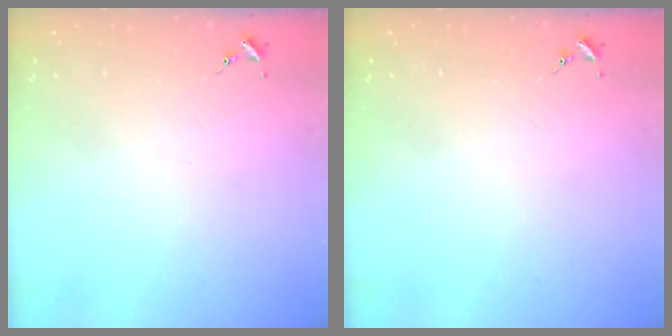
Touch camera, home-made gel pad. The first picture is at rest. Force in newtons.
{"total": 0.0}